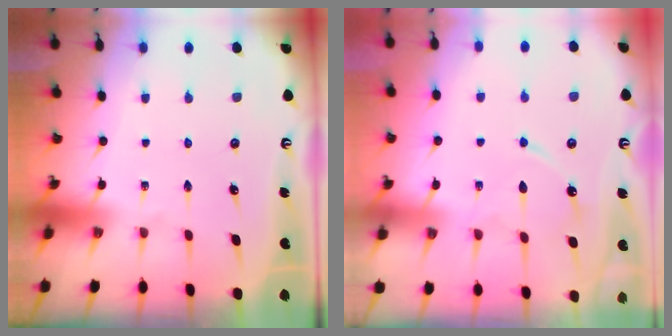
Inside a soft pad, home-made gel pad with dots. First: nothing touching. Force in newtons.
{"total": 9.3, "press": 9.2, "slide": 0.7}